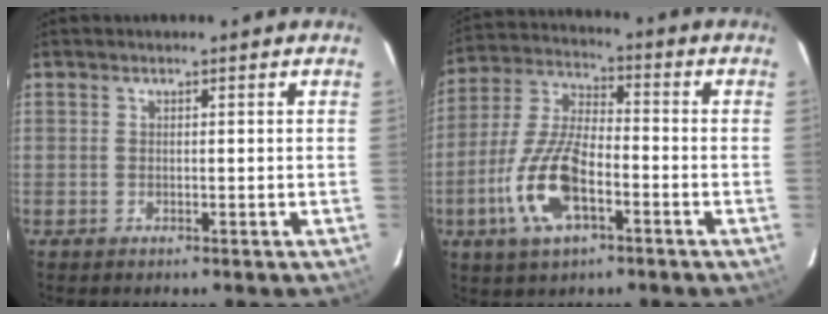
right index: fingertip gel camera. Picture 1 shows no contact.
{"total": 14.1, "force": [-5.4, 5.8, 11.6], "torque": [-0.253, -0.003, -0.103]}